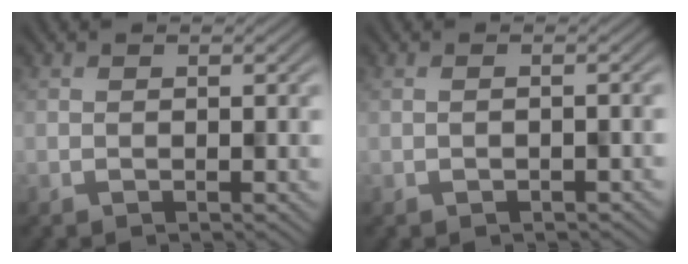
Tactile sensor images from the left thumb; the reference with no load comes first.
{"total": 0.5, "force": [-0.5, -0.1, -0.2], "torque": [0.004, 0.005, -0.009]}